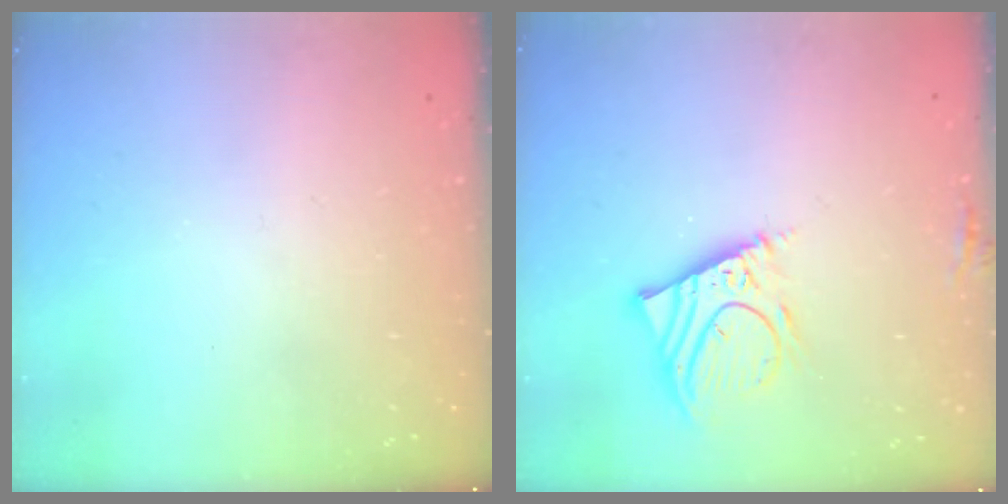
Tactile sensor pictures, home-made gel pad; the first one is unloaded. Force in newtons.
{"total": 10.0, "press": 9.8, "slide": 2.2}